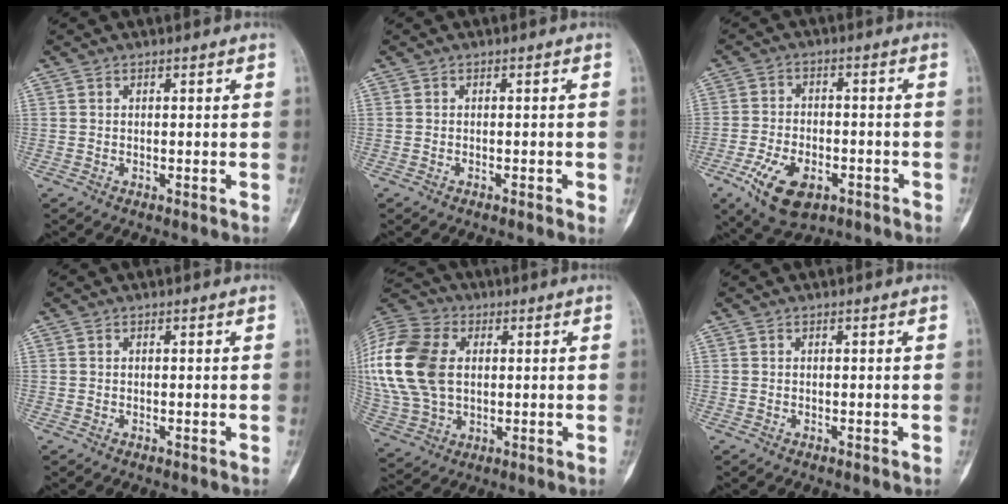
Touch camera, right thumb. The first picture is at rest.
{"total": 1.1, "force": [-0.3, 0.5, 1.0], "torque": [-0.013, 0.001, -0.004]}
{"total": 11.0, "force": [-5.4, 6.2, 7.4], "torque": [-0.125, 0.015, -0.086]}
{"total": 0.0}
{"total": 24.1, "force": [4.0, 16.9, 16.7], "torque": [-0.400, 0.021, 0.082]}
{"total": 0.0}